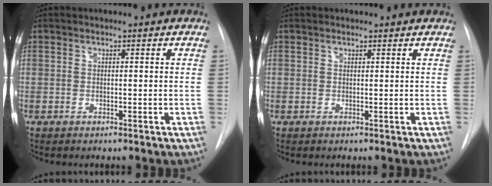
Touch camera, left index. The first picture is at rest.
{"total": 1.5, "force": [1.5, 0.2, 0.1], "torque": [-0.012, 0.011, 0.018]}